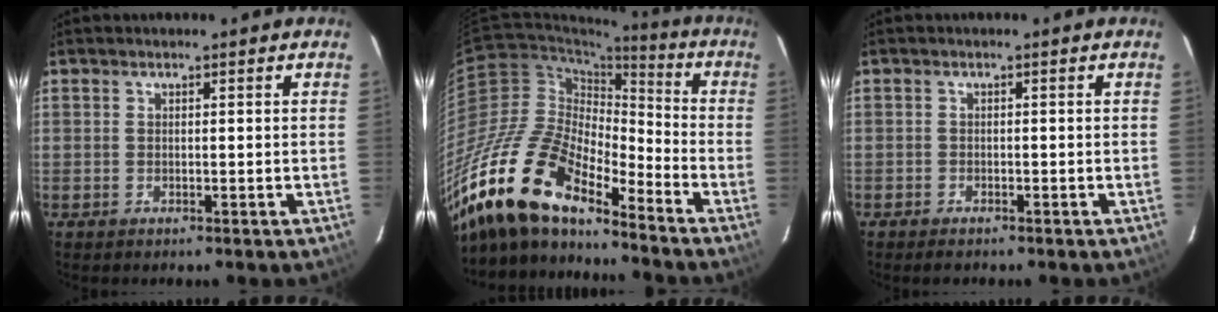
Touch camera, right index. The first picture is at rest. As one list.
[{"total": 24.8, "force": [-19.5, 7.4, 13.4], "torque": [-0.265, -0.036, -0.372]}, {"total": 1.9, "force": [-1.6, 0.9, 0.6], "torque": [-0.022, -0.001, -0.029]}]